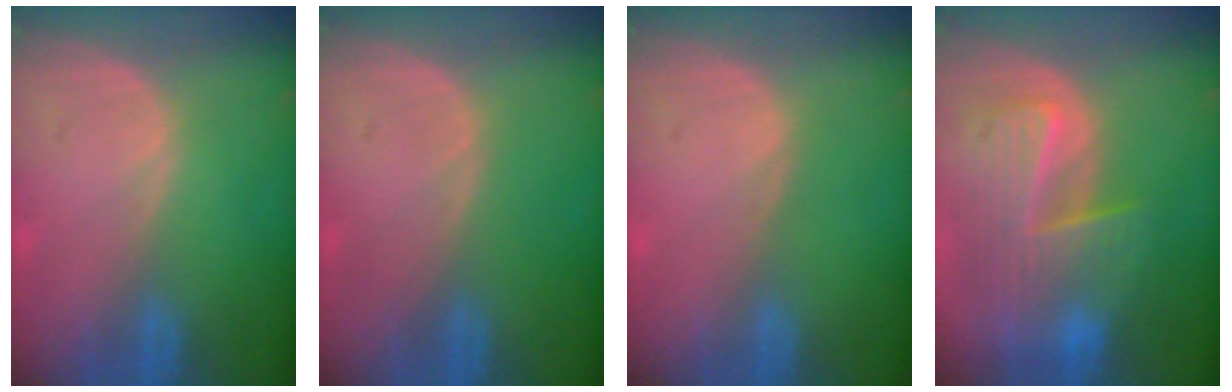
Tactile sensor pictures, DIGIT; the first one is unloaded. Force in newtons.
{"total": 0.0}
{"total": 0.0}
{"total": 10.2, "press": 8.9, "slide": 5.0}